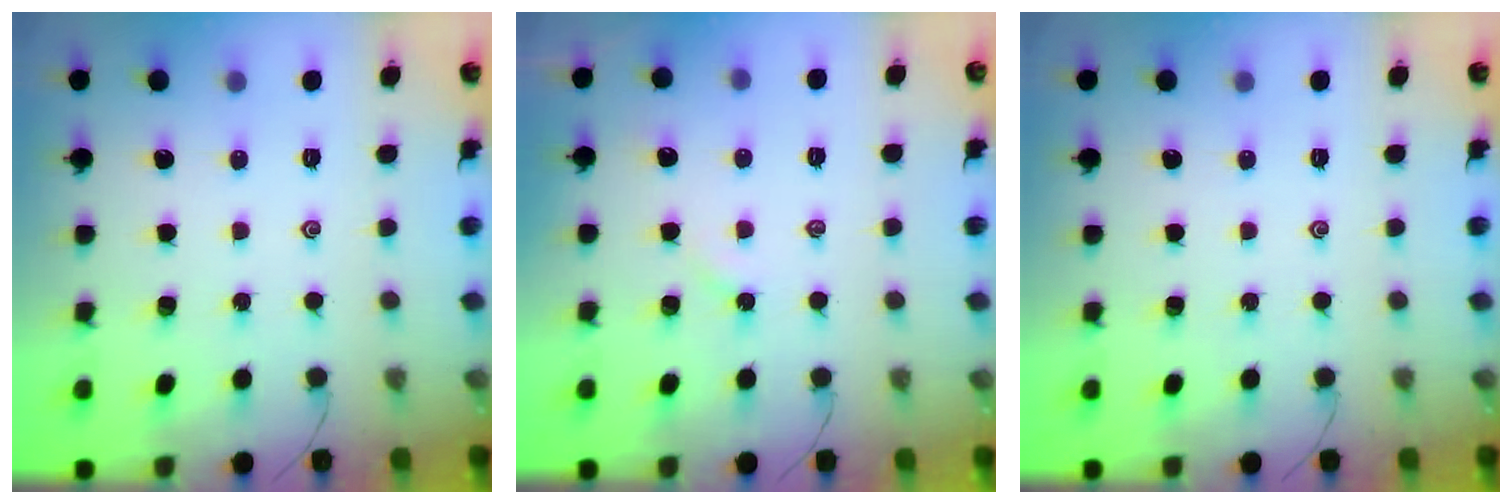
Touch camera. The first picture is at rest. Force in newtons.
{"total": 2.7, "press": 2.7, "slide": 0.5}
{"total": 0.0}